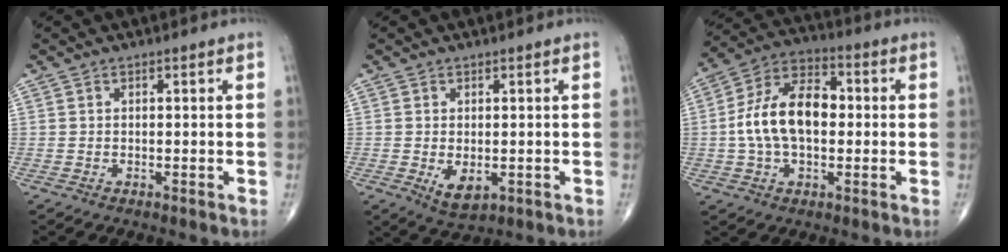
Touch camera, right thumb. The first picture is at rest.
{"total": 4.2, "force": [-0.7, 2.3, 3.5], "torque": [-0.049, -0.010, 0.001]}
{"total": 14.7, "force": [0.1, 8.7, 11.8], "torque": [-0.207, 0.033, -0.008]}